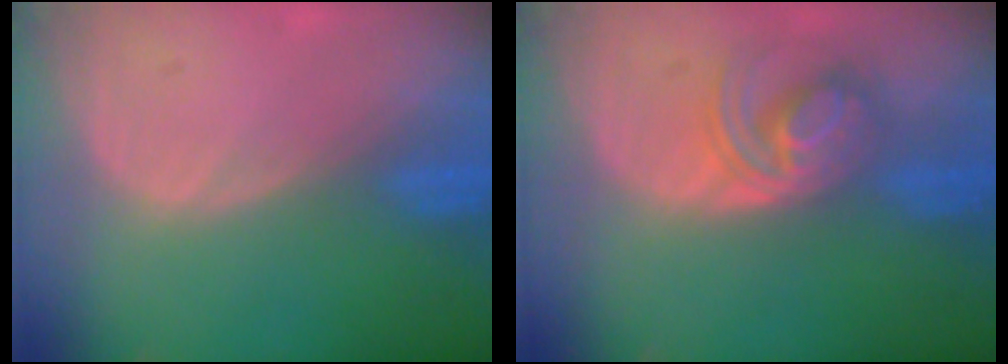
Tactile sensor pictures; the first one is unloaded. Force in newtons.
{"total": 5.6, "press": 5.6, "slide": 0.3}